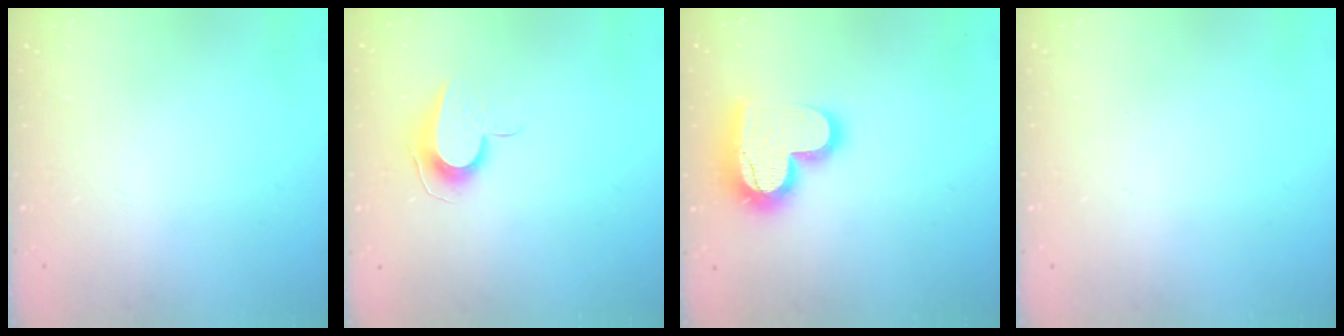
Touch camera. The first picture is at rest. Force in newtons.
{"total": 8.9, "press": 8.8, "slide": 0.5}
{"total": 17.0, "press": 16.9, "slide": 1.3}
{"total": 0.0}